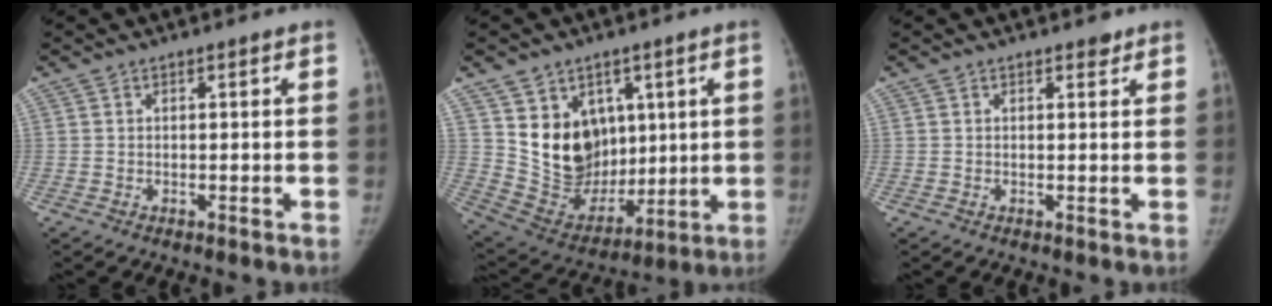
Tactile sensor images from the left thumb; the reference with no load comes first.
{"total": 15.0, "force": [4.7, 12.0, 7.7], "torque": [-0.085, -0.034, 0.114]}
{"total": 1.1, "force": [0.8, 0.6, 0.4], "torque": [0.002, -0.006, 0.008]}